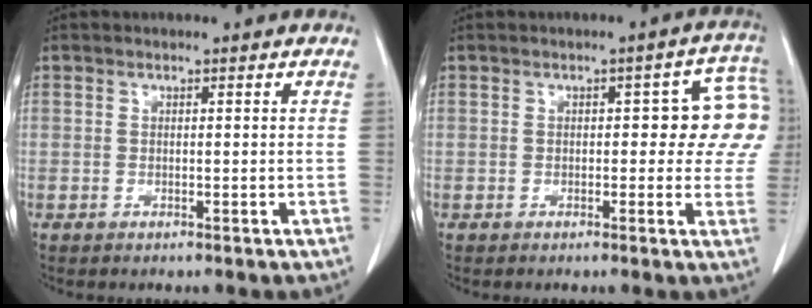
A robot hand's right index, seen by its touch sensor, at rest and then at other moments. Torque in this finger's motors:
{"motor_torque": [0.44, 0.35, 0.35, 0.02]}